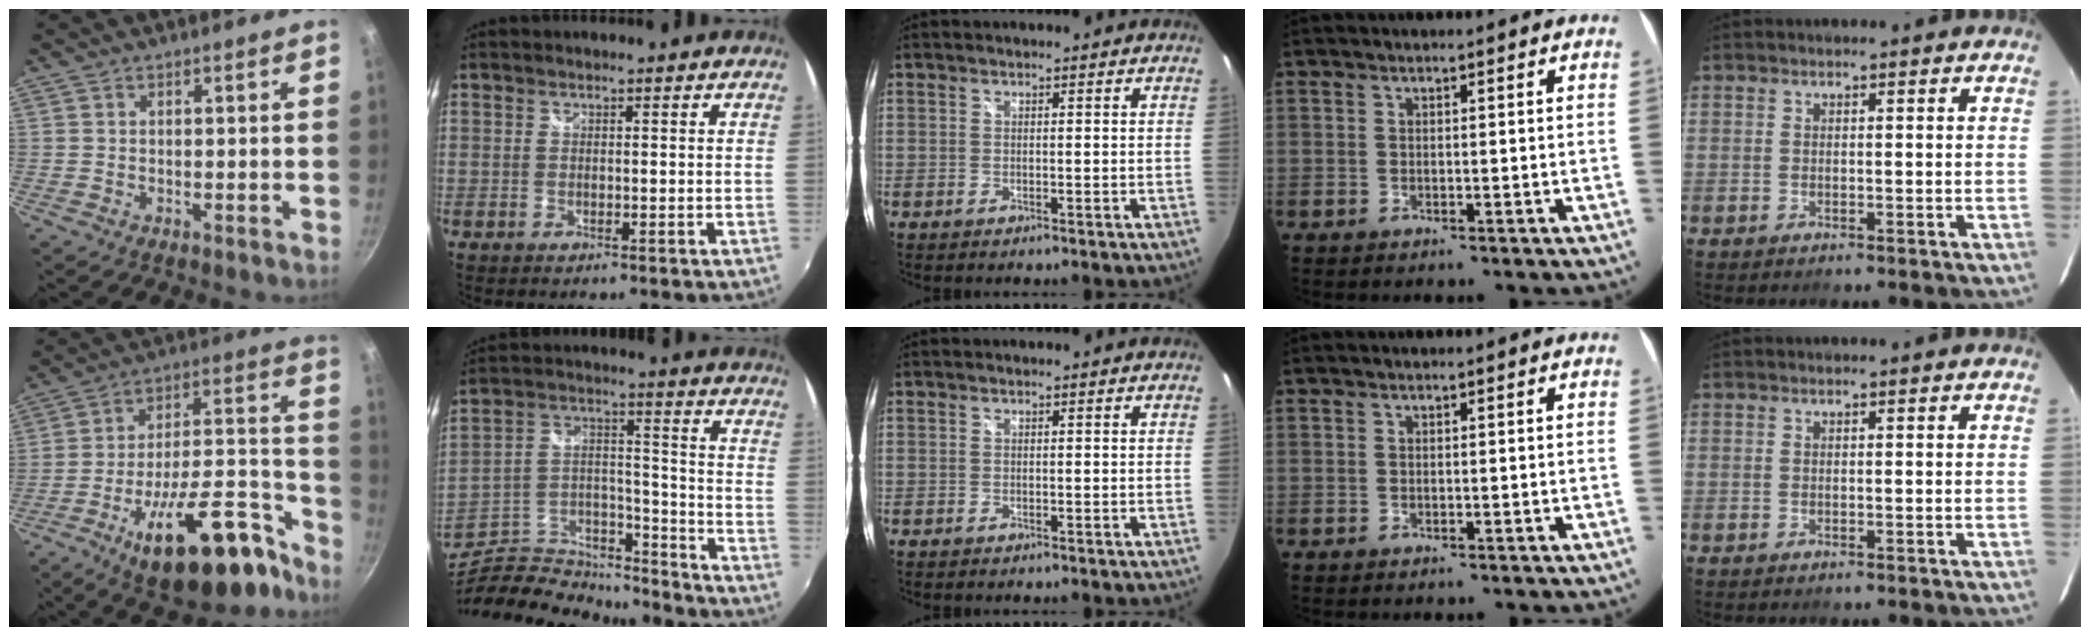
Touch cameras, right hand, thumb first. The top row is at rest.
{"thumb": {"total": 25.8, "force": [-14.8, 10.6, 18.2], "torque": [-0.220, 0.097, -0.221]}, "index": {"total": 22.0, "force": [-19.0, 7.5, 8.3], "torque": [-0.168, 0.028, -0.306]}}